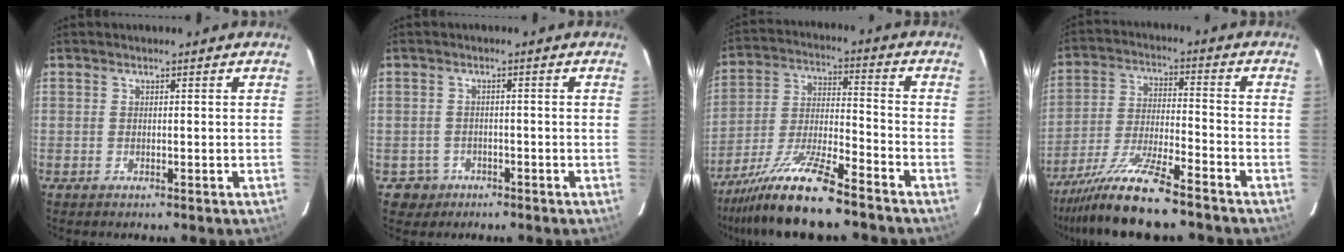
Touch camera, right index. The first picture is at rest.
{"total": 3.1, "force": [-1.5, 2.7, -0.4], "torque": [0.008, 0.014, -0.022]}
{"total": 13.5, "force": [-10.5, 0.9, 8.4], "torque": [-0.158, -0.015, -0.189]}
{"total": 12.0, "force": [-9.7, 0.4, 7.0], "torque": [-0.130, -0.018, -0.174]}